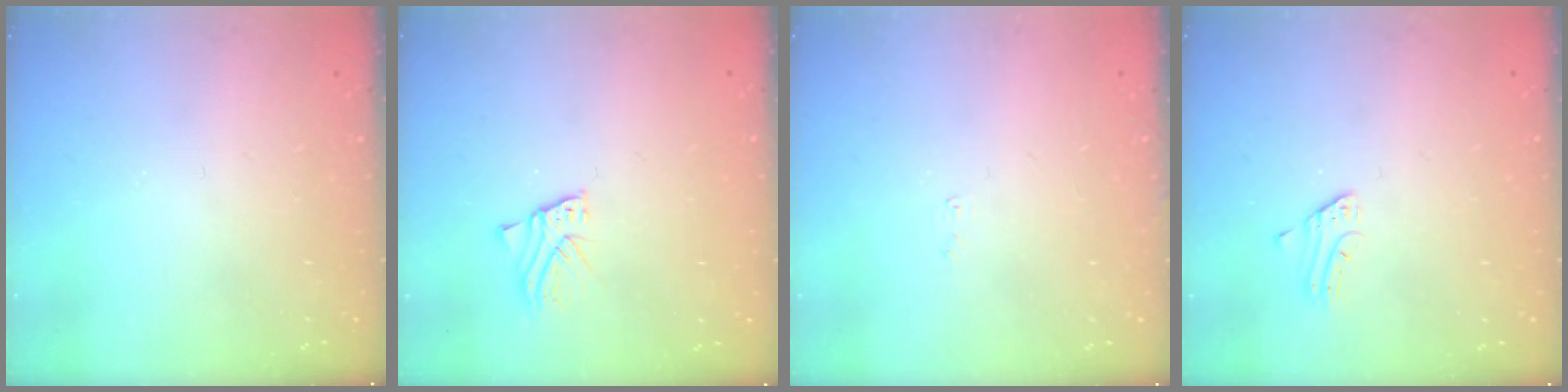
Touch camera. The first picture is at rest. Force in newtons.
{"total": 2.2, "press": 2.2, "slide": 0.2}
{"total": 4.1, "press": 4.1, "slide": 0.0}
{"total": 2.2, "press": 2.2, "slide": 0.2}